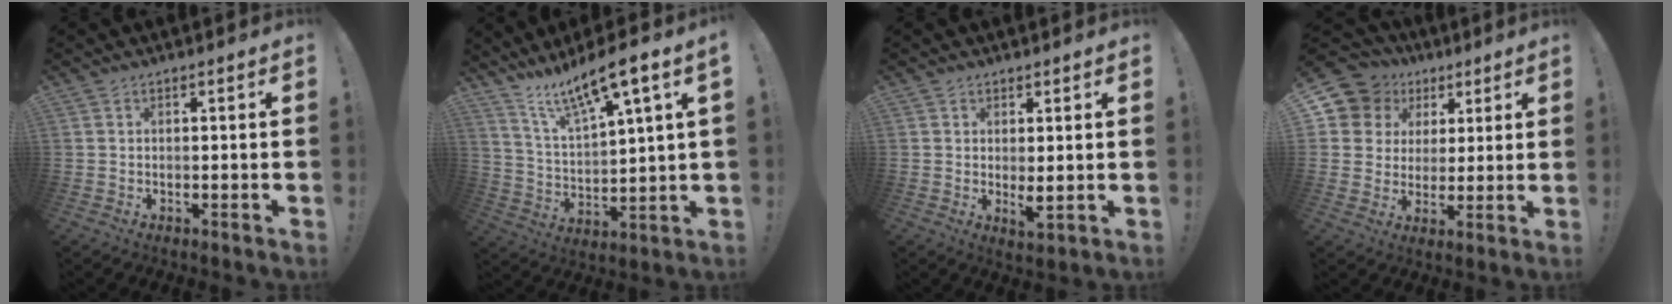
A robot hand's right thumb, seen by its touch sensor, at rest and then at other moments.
{"total": 12.1, "force": [9.8, 1.4, 7.0], "torque": [-0.130, -0.067, 0.162]}
{"total": 3.4, "force": [0.9, 1.3, 3.0], "torque": [-0.035, -0.015, 0.019]}
{"total": 10.7, "force": [5.1, 9.0, 2.6], "torque": [-0.045, -0.034, 0.109]}